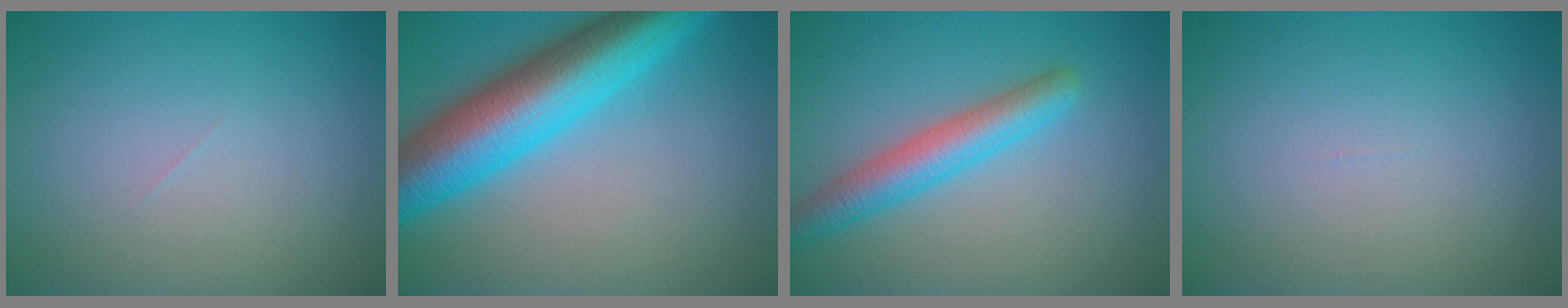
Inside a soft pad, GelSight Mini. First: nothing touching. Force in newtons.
{"total": 11.3, "press": 11.3, "slide": 0.3}
{"total": 4.4, "press": 4.4, "slide": 0.1}
{"total": 0.0}